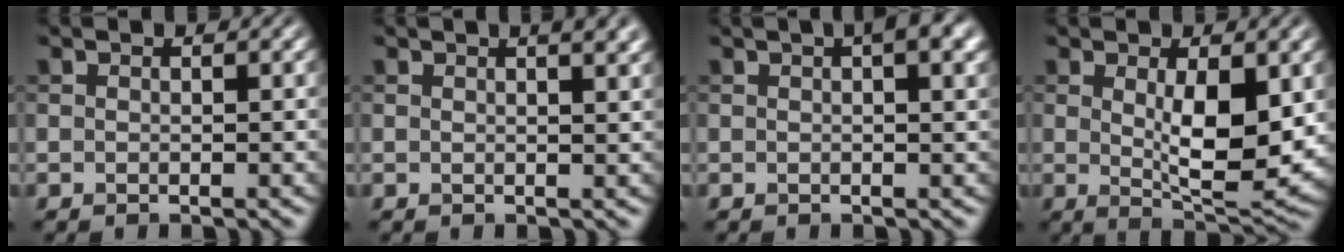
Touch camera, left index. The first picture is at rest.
{"total": 3.4, "force": [1.9, 1.3, 2.5], "torque": [-0.012, 0.015, 0.006]}
{"total": 3.7, "force": [1.7, 1.0, 3.1], "torque": [-0.043, 0.008, 0.021]}
{"total": 6.3, "force": [0.5, 2.1, 5.9], "torque": [-0.095, -0.018, 0.014]}